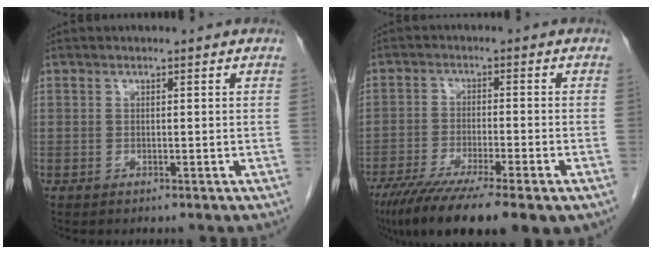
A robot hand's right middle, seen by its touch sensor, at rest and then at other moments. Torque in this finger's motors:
{"motor_torque": [1.13, -1.01, 0.30, 0.14]}